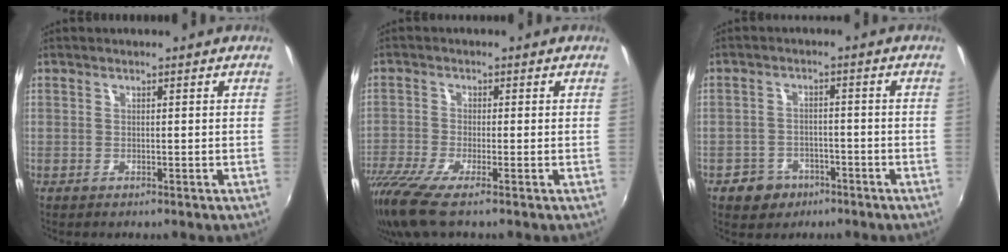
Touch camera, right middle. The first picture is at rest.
{"total": 9.0, "force": [-6.5, 0.8, 6.2], "torque": [-0.152, -0.041, -0.122]}
{"total": 6.0, "force": [-3.6, 4.5, 1.5], "torque": [-0.056, 0.011, -0.049]}